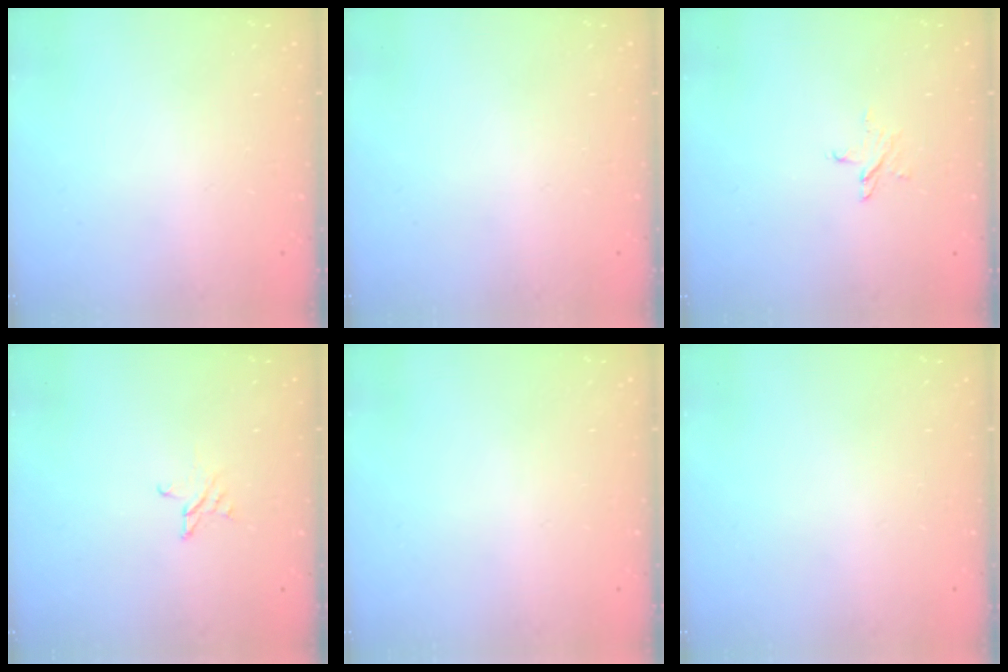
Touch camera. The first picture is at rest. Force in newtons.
{"total": 0.0}
{"total": 3.7, "press": 3.7, "slide": 0.3}
{"total": 3.2, "press": 3.2, "slide": 0.3}
{"total": 0.0}
{"total": 0.0}